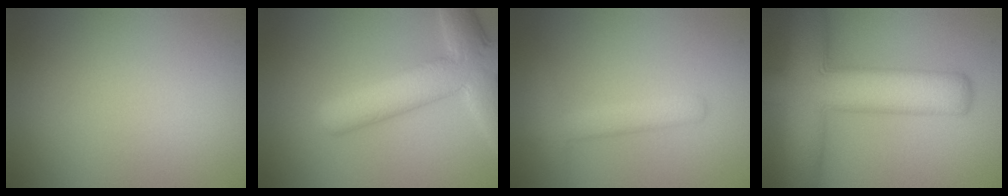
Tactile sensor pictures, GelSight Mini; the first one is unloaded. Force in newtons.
{"total": 7.7, "press": 7.7, "slide": 0.4}
{"total": 2.7, "press": 2.7, "slide": 0.1}
{"total": 11.3, "press": 11.3, "slide": 0.5}